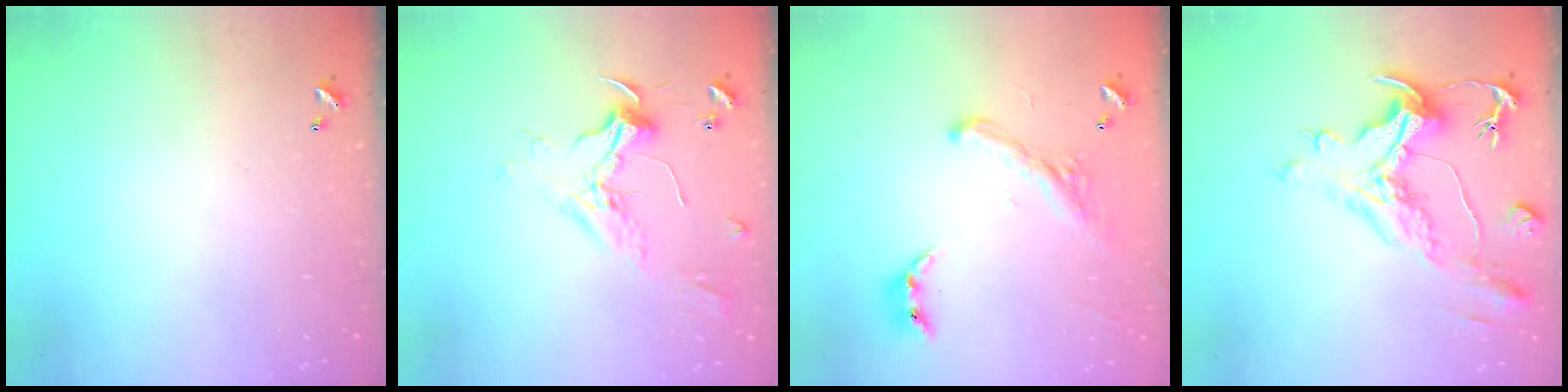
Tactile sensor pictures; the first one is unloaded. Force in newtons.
{"total": 2.4, "press": 2.3, "slide": 0.9}
{"total": 2.6, "press": 2.3, "slide": 1.3}
{"total": 1.9, "press": 0.8, "slide": 1.8}